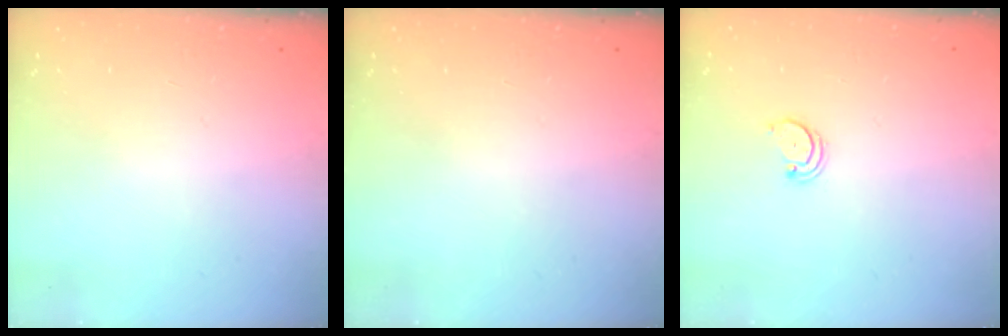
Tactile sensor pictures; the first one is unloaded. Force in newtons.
{"total": 0.0}
{"total": 2.0, "press": 2.0, "slide": 0.2}